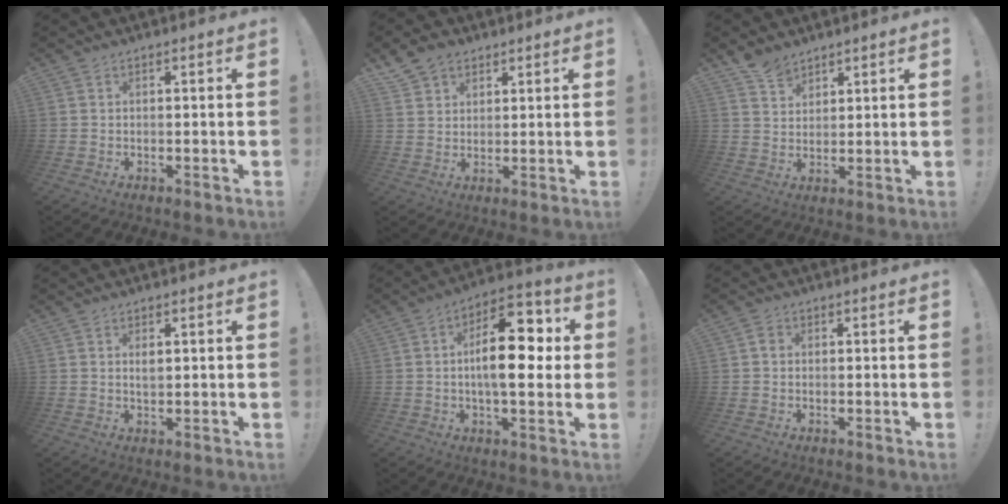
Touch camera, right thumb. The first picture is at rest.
{"total": 7.1, "force": [4.8, 5.0, 1.7], "torque": [-0.028, -0.027, 0.094]}
{"total": 6.1, "force": [5.0, 3.2, 1.1], "torque": [-0.015, -0.029, 0.096]}
{"total": 2.0, "force": [0.6, 1.1, 1.5], "torque": [-0.019, -0.004, 0.008]}
{"total": 17.5, "force": [1.0, 8.2, 15.4], "torque": [-0.233, 0.007, 0.013]}
{"total": 1.7, "force": [0.0, 1.4, 0.9], "torque": [-0.010, 0.002, -0.002]}